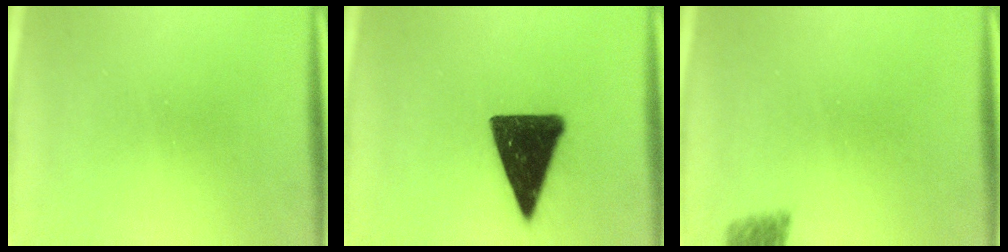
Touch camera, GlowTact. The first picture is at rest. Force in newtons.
{"total": 15.4}
{"total": 2.7}